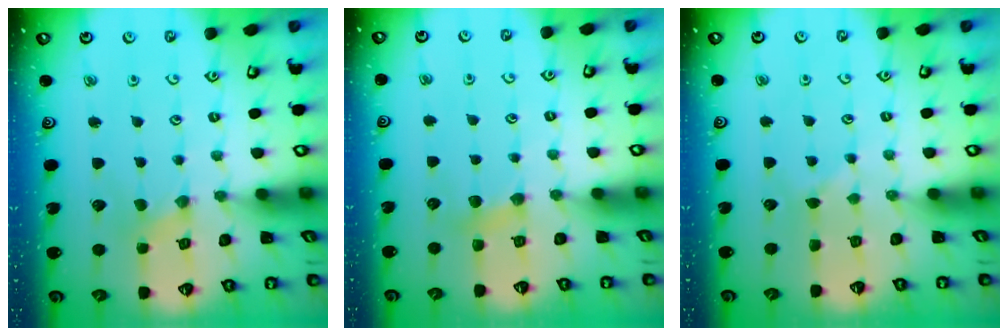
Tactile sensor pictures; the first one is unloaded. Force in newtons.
{"total": 5.0, "press": 5.0, "slide": 0.7}
{"total": 2.9, "press": 2.9, "slide": 0.5}